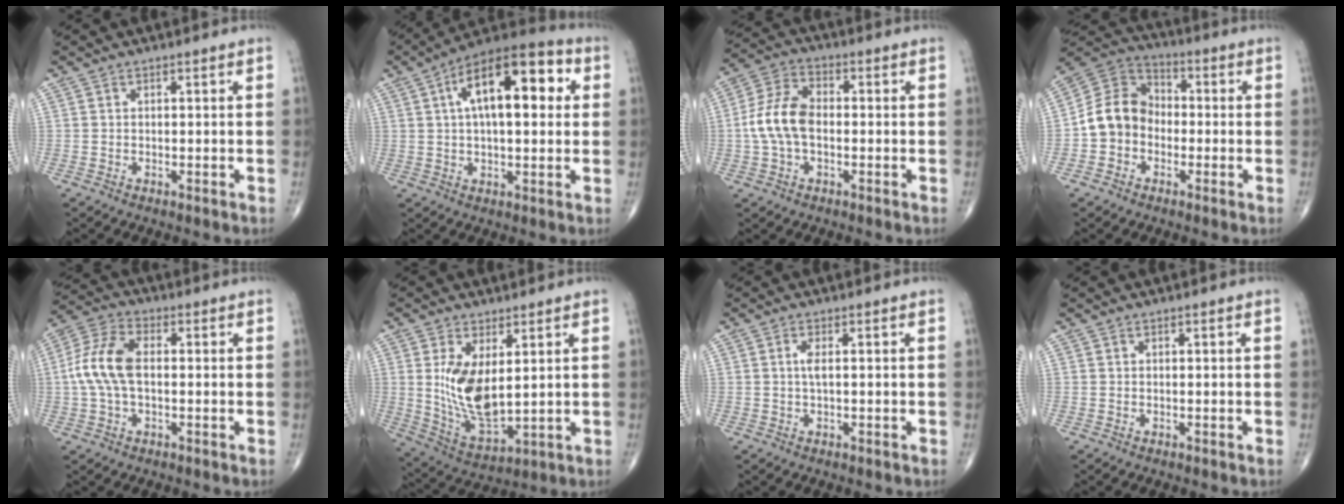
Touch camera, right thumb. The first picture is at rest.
{"total": 18.2, "force": [4.4, 8.2, 15.6], "torque": [-0.220, 0.026, 0.057]}
{"total": 9.6, "force": [-0.9, 5.8, 7.6], "torque": [-0.157, 0.028, -0.024]}
{"total": 10.3, "force": [-2.0, 8.6, 5.2], "torque": [-0.079, 0.040, -0.052]}
{"total": 10.0, "force": [0.1, 5.5, 8.3], "torque": [-0.185, 0.026, -0.004]}
{"total": 11.9, "force": [2.2, 5.7, 10.2], "torque": [-0.185, -0.026, 0.060]}
{"total": 1.8, "force": [0.2, 0.4, 1.7], "torque": [-0.044, -0.001, 0.003]}
{"total": 0.0}